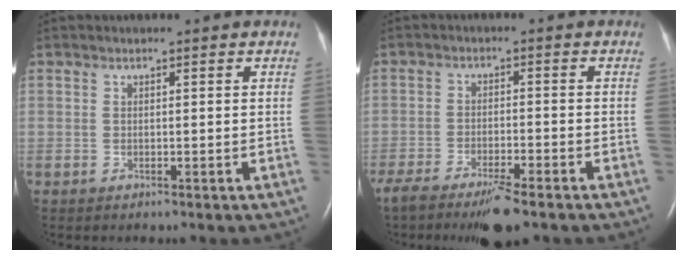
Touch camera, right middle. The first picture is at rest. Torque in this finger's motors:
{"motor_torque": [0.73, -0.65, 0.14, 0.06]}